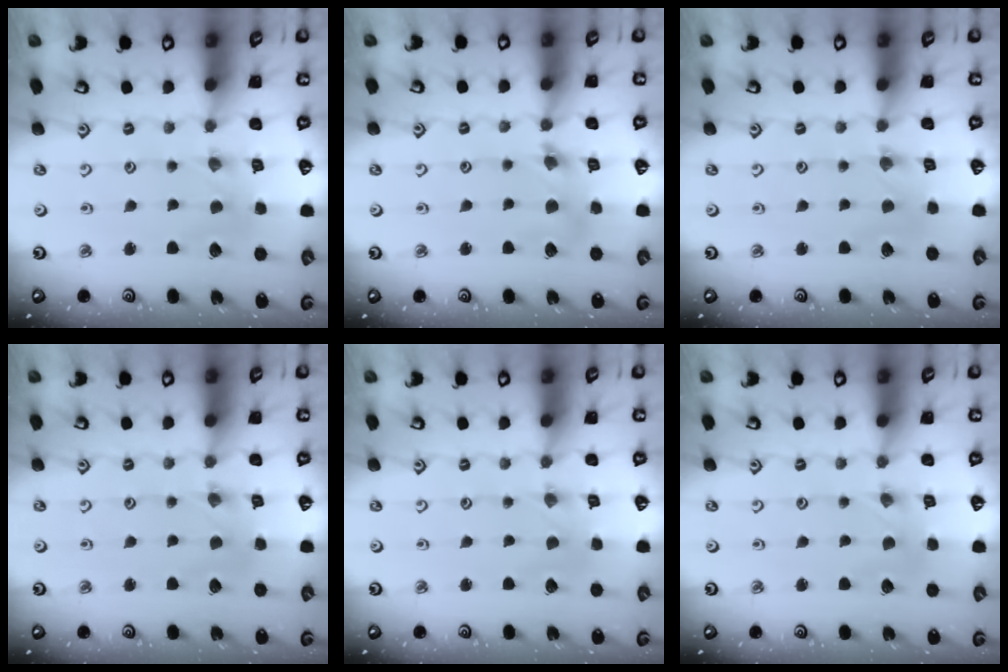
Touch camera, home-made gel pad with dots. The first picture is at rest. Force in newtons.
{"total": 7.6, "press": 7.6, "slide": 0.9}
{"total": 0.8, "press": 0.7, "slide": 0.3}
{"total": 0.9, "press": 0.8, "slide": 0.3}
{"total": 0.0}
{"total": 0.0}